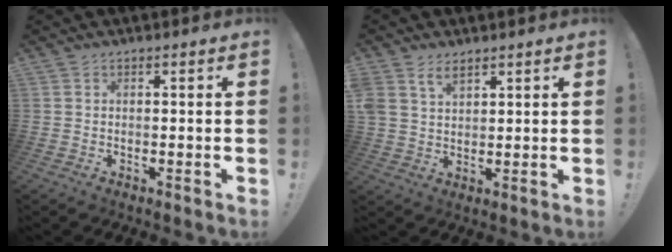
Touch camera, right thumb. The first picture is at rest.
{"total": 5.2, "force": [3.5, 2.9, 2.4], "torque": [-0.043, -0.015, 0.067]}